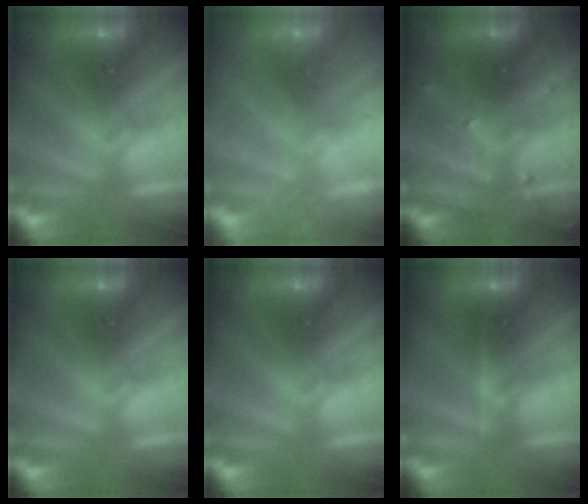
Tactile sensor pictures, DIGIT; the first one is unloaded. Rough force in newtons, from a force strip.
{"total": 2.5}
{"total": 3.3}
{"total": 0.0}
{"total": 0.0}
{"total": 2.3}